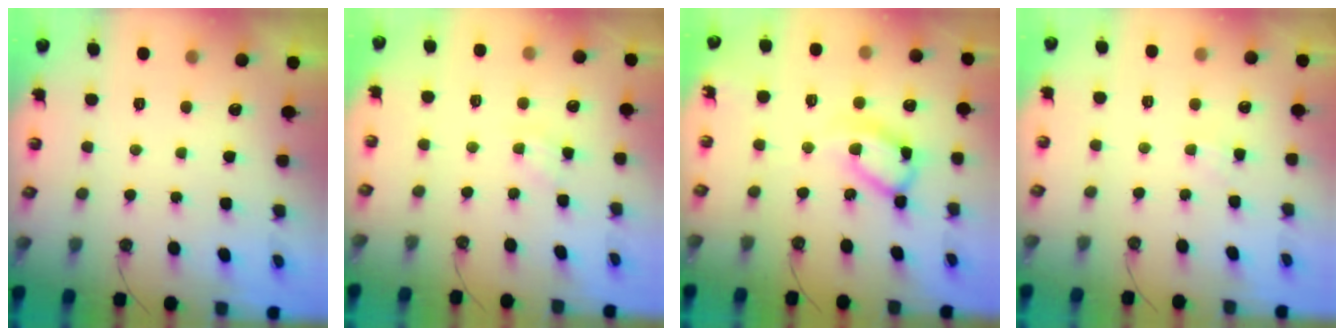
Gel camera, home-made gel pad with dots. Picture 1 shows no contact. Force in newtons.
{"total": 3.5, "press": 3.5, "slide": 0.5}
{"total": 13.6, "press": 13.5, "slide": 1.0}
{"total": 3.0, "press": 3.0, "slide": 0.5}